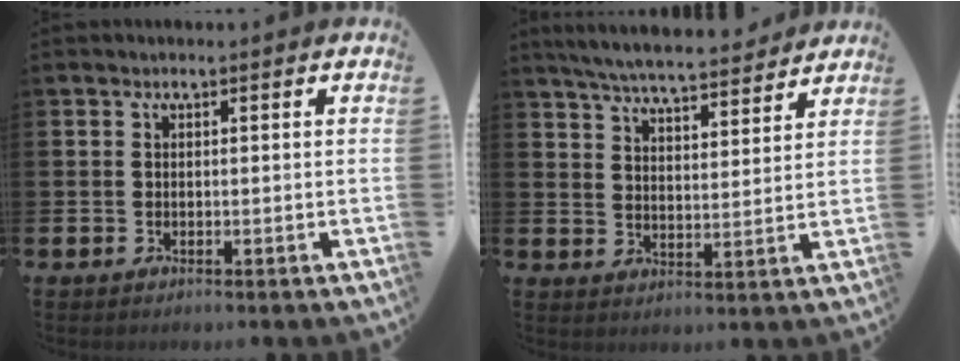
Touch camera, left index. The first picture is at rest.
{"total": 5.9, "force": [5.7, 0.4, 1.4], "torque": [-0.044, -0.037, 0.099]}